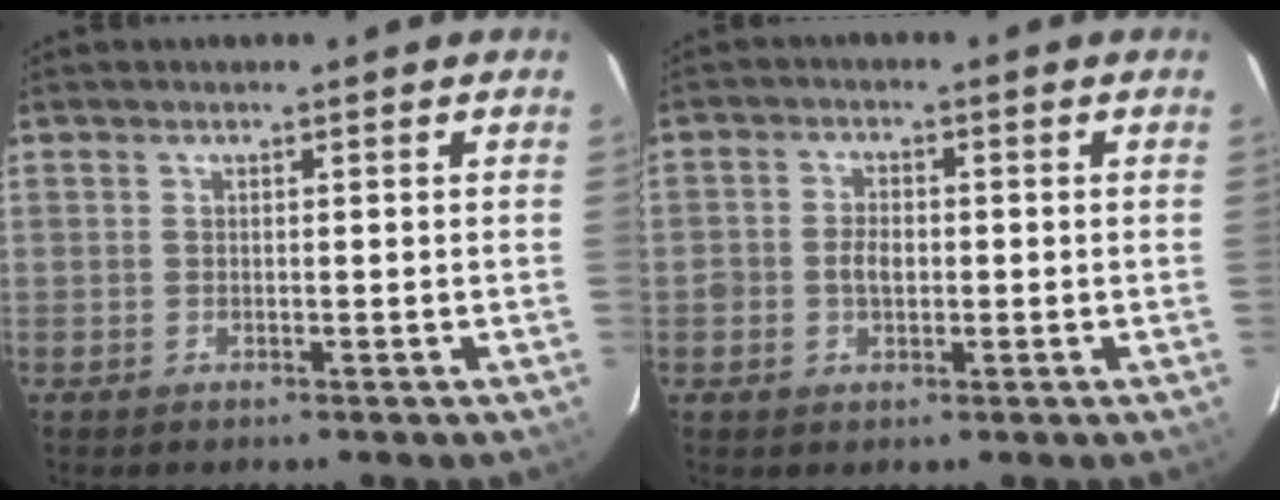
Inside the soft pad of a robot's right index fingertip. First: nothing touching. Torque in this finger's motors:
{"motor_torque": [0.07, 0.11, 0.05, 0.02]}